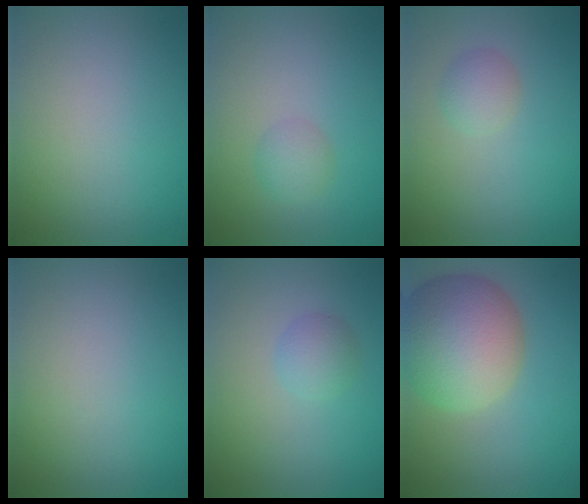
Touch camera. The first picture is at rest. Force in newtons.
{"total": 1.6, "press": 1.6, "slide": 0.0}
{"total": 1.8, "press": 1.8, "slide": 0.0}
{"total": 0.0}
{"total": 1.9, "press": 1.9, "slide": 0.1}
{"total": 10.1, "press": 10.0, "slide": 0.9}